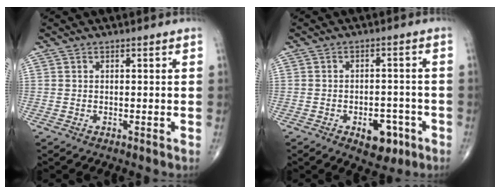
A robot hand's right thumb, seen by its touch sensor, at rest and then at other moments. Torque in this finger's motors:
{"motor_torque": [2.20, 1.24, 0.44, -0.63, 0.18]}